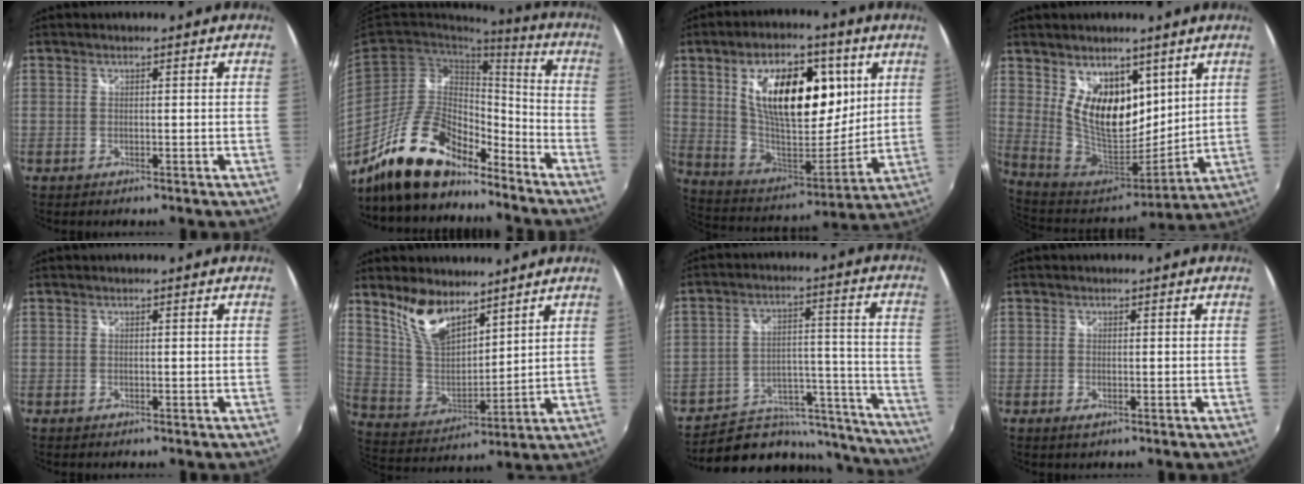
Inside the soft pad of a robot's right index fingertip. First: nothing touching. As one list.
[{"total": 17.9, "force": [-13.9, 6.7, 9.1], "torque": [-0.181, 0.013, -0.242]}, {"total": 22.1, "force": [7.3, 11.1, 17.7], "torque": [-0.301, 0.004, 0.133]}, {"total": 15.4, "force": [6.0, 9.0, 10.9], "torque": [-0.196, -0.013, 0.126]}, {"total": 0.0}, {"total": 12.4, "force": [8.7, 5.5, 6.8], "torque": [-0.135, 0.004, 0.179]}, {"total": 20.1, "force": [-16.4, 9.7, 6.3], "torque": [-0.100, 0.057, -0.199]}, {"total": 0.9, "force": [-0.3, 0.5, 0.7], "torque": [-0.014, -0.001, -0.005]}]